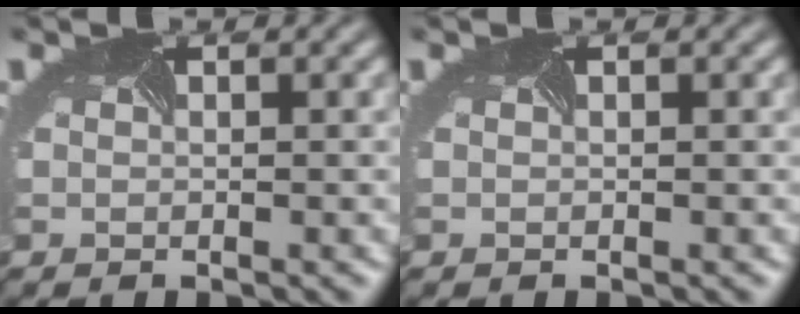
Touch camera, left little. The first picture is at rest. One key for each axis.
{"total": 0.0}